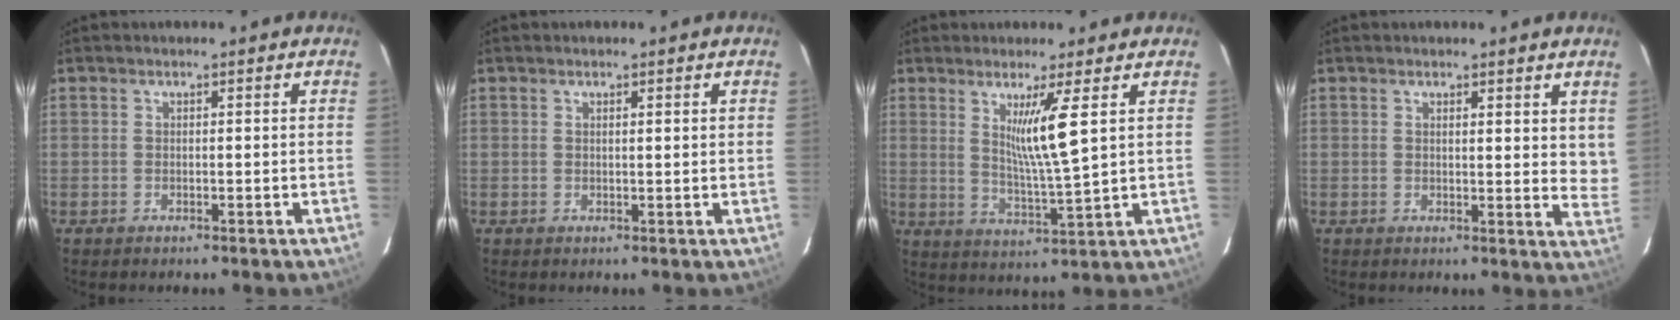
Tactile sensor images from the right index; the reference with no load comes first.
{"total": 1.2, "force": [0.5, 0.3, 1.1], "torque": [-0.025, 0.003, 0.007]}
{"total": 7.7, "force": [2.7, -1.0, 7.1], "torque": [-0.128, -0.024, 0.053]}
{"total": 6.3, "force": [4.1, 2.3, 4.2], "torque": [-0.049, -0.017, 0.038]}